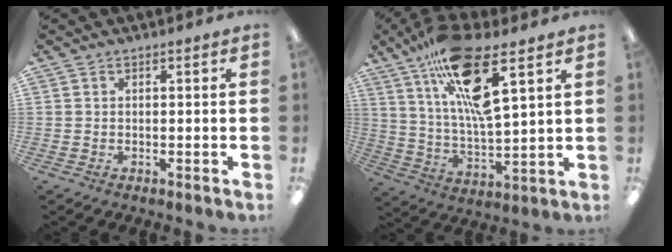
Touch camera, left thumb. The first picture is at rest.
{"total": 18.6, "force": [11.0, 4.9, 14.2], "torque": [-0.262, -0.052, 0.180]}